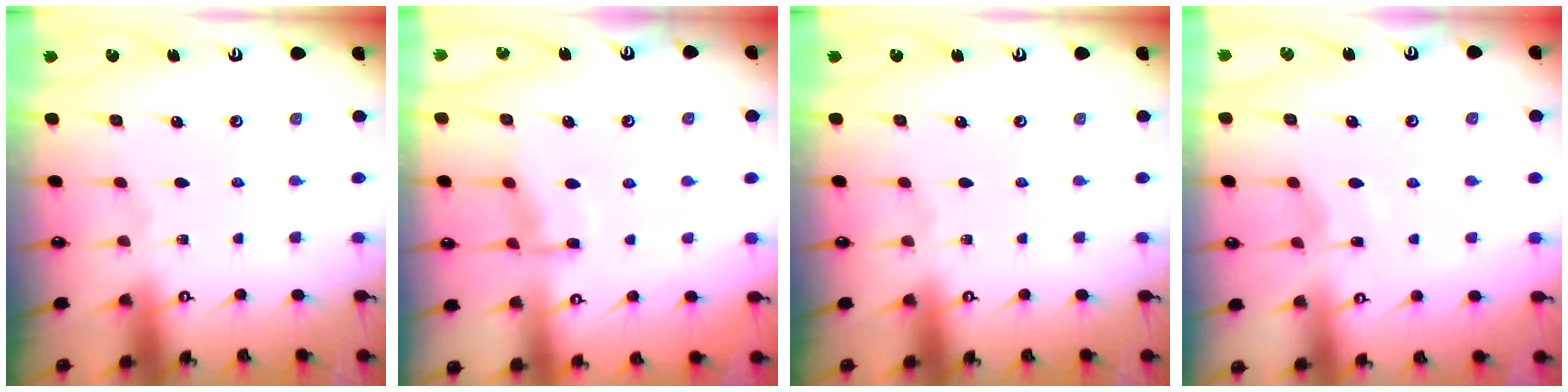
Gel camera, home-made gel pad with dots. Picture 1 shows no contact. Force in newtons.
{"total": 7.3, "press": 7.2, "slide": 0.7}
{"total": 0.0}
{"total": 3.0, "press": 2.9, "slide": 0.4}